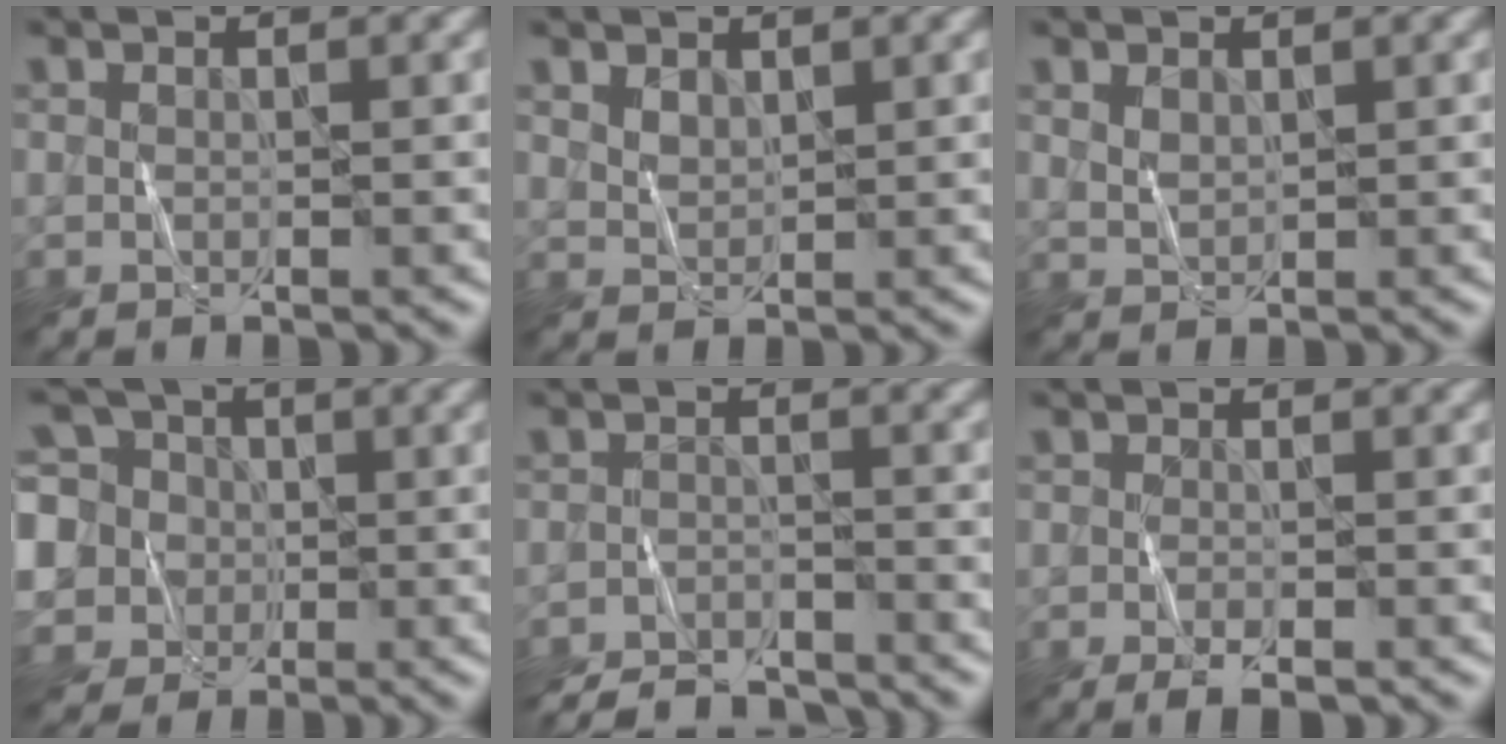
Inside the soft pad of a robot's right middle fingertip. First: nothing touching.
{"total": 1.6, "force": [1.3, 0.7, 0.5], "torque": [-0.012, -0.001, 0.029]}
{"total": 1.3, "force": [1.0, 0.6, 0.5], "torque": [-0.015, -0.001, 0.024]}
{"total": 8.7, "force": [0.4, 8.1, 3.3], "torque": [-0.090, 0.037, -0.036]}
{"total": 5.1, "force": [-4.8, 1.1, 1.2], "torque": [-0.019, -0.008, -0.085]}
{"total": 2.3, "force": [-1.3, 0.9, 1.7], "torque": [-0.029, -0.002, -0.021]}